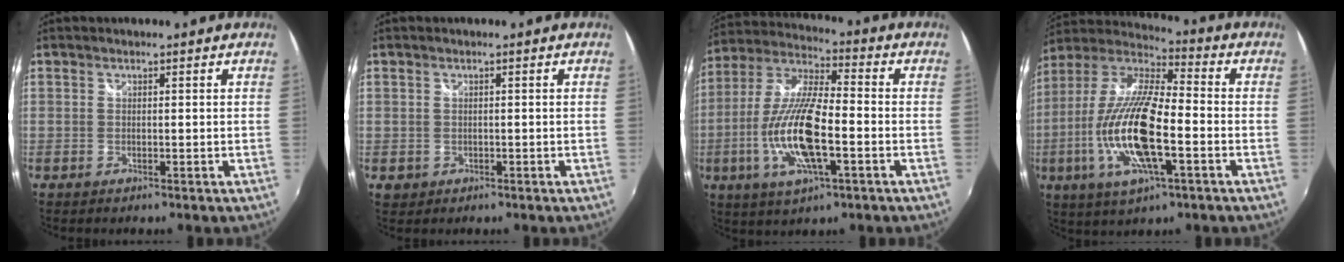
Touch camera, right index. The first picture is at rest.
{"total": 1.9, "force": [-0.4, 1.8, 0.5], "torque": [-0.009, -0.004, -0.005]}
{"total": 16.5, "force": [-4.5, 4.9, 15.1], "torque": [-0.311, -0.012, -0.087]}
{"total": 20.1, "force": [-5.4, 6.1, 18.5], "torque": [-0.375, -0.018, -0.108]}